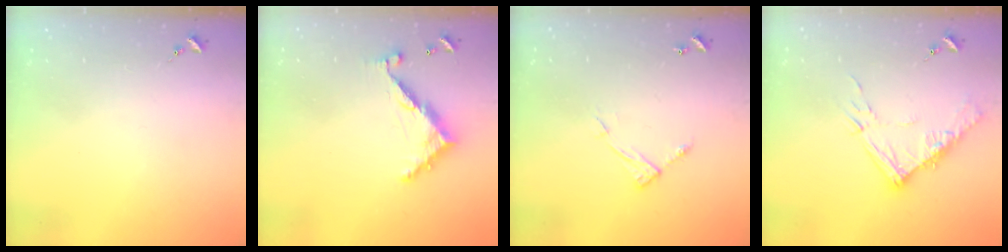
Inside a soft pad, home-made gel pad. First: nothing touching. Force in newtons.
{"total": 9.0, "press": 9.0, "slide": 0.7}
{"total": 6.3, "press": 6.3, "slide": 0.4}
{"total": 13.2, "press": 13.2, "slide": 1.2}